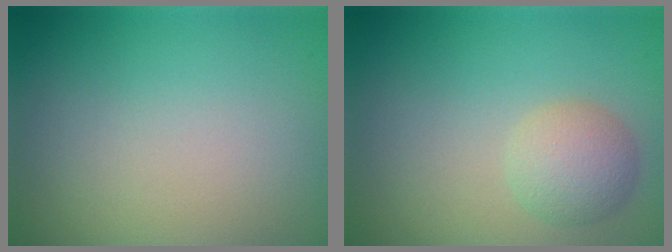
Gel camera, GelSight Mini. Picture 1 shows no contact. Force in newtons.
{"total": 2.8, "press": 2.8, "slide": 0.1}